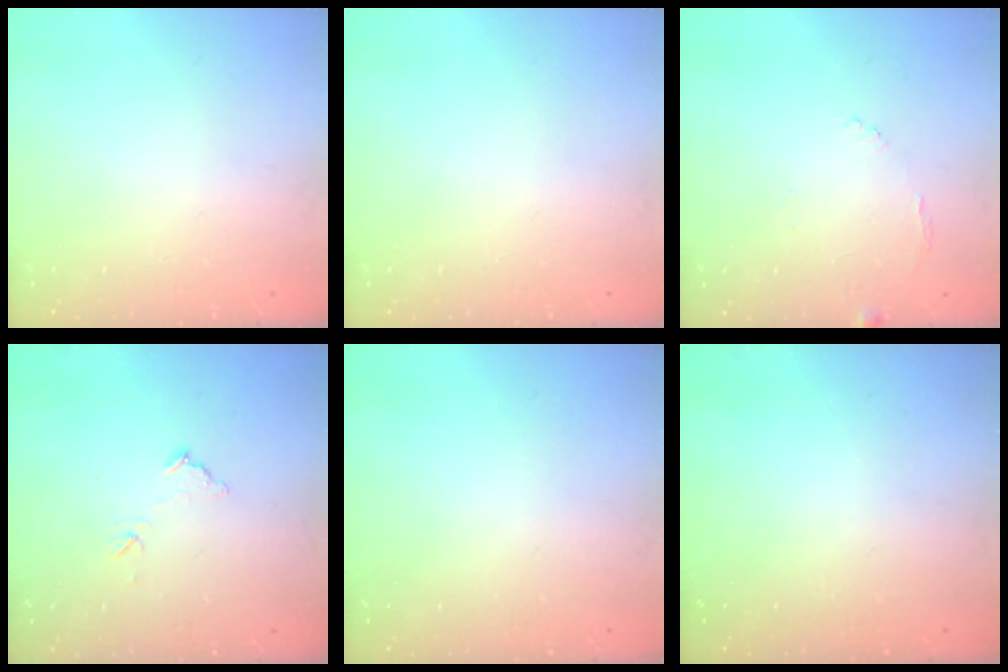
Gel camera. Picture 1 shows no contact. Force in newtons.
{"total": 0.0}
{"total": 7.1, "press": 7.1, "slide": 0.4}
{"total": 7.0, "press": 7.0, "slide": 0.3}
{"total": 2.9, "press": 2.8, "slide": 0.8}
{"total": 3.0, "press": 3.0, "slide": 0.1}